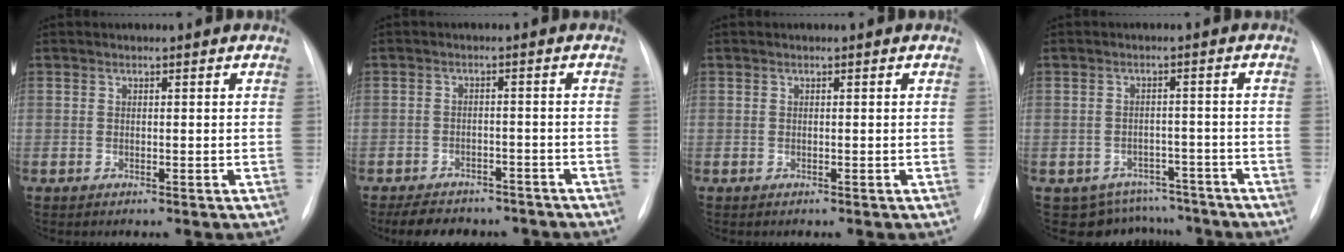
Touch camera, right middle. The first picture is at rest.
{"total": 9.7, "force": [-8.1, 4.5, 3.0], "torque": [-0.046, 0.003, -0.106]}
{"total": 0.0}
{"total": 7.6, "force": [-6.4, 4.1, -0.6], "torque": [0.021, 0.028, -0.077]}